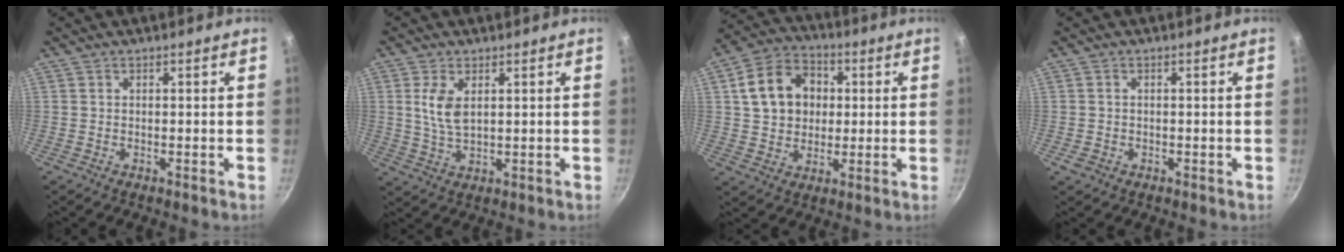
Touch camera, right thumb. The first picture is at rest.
{"total": 5.8, "force": [1.7, 3.0, 4.7], "torque": [-0.092, -0.011, 0.036]}
{"total": 13.5, "force": [2.6, 10.8, 7.7], "torque": [-0.107, 0.018, 0.038]}
{"total": 1.4, "force": [-0.6, 1.2, 0.6], "torque": [-0.010, -0.001, -0.009]}